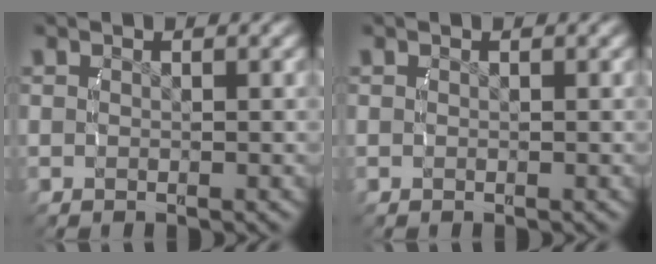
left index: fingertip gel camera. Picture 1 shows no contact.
{"total": 0.0}